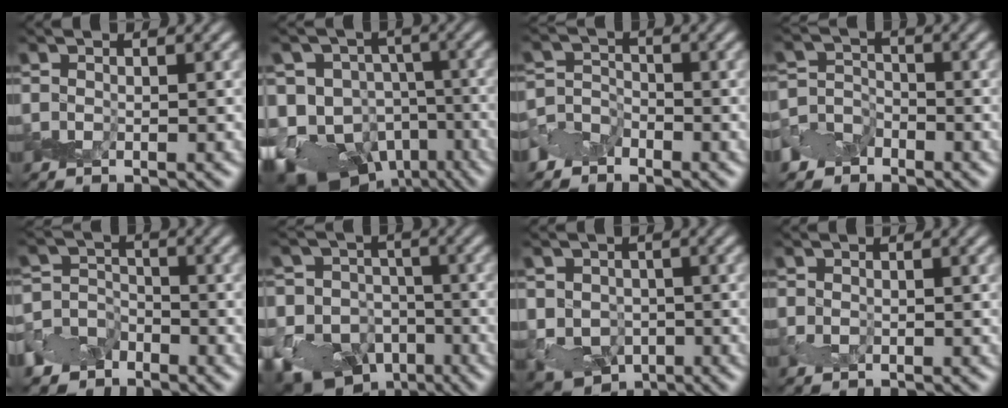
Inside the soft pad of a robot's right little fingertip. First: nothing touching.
{"total": 15.2, "force": [-8.0, 11.7, 5.6], "torque": [-0.108, -0.020, -0.124]}
{"total": 2.2, "force": [-1.5, 1.6, 0.4], "torque": [-0.008, 0.001, -0.035]}
{"total": 2.8, "force": [-1.6, 2.2, 0.7], "torque": [-0.012, -0.002, -0.036]}
{"total": 3.9, "force": [-2.2, 3.0, 1.0], "torque": [-0.008, 0.007, -0.042]}
{"total": 17.0, "force": [-9.8, 13.1, 4.7], "torque": [-0.100, -0.054, -0.167]}
{"total": 8.1, "force": [-2.9, 6.9, 2.9], "torque": [-0.036, -0.024, -0.068]}
{"total": 0.6, "force": [0.0, 0.6, 0.2], "torque": [-0.003, 0.001, 0.002]}